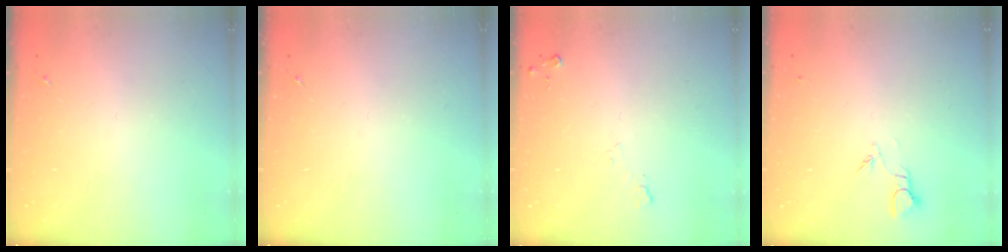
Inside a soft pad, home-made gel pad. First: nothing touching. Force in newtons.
{"total": 0.0}
{"total": 5.2, "press": 5.2, "slide": 0.7}
{"total": 2.7, "press": 2.7, "slide": 0.3}